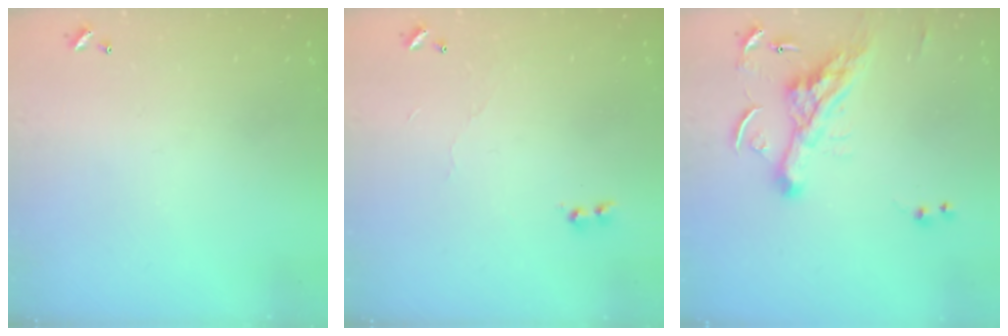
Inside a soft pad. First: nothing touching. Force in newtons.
{"total": 5.4, "press": 5.4, "slide": 0.3}
{"total": 8.5, "press": 8.4, "slide": 1.3}